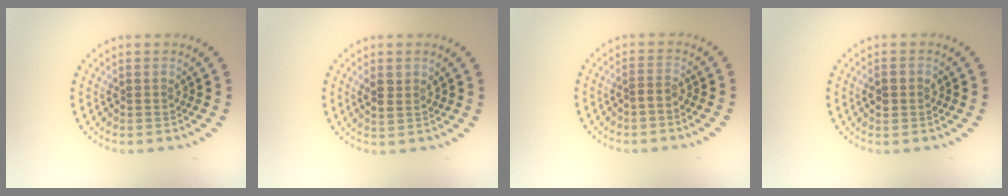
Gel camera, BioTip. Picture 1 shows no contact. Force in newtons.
{"total": 1.7, "press": 1.6, "slide": 0.7}
{"total": 0.6, "press": 0.4, "slide": 0.5}
{"total": 1.8, "press": 1.8, "slide": 0.2}